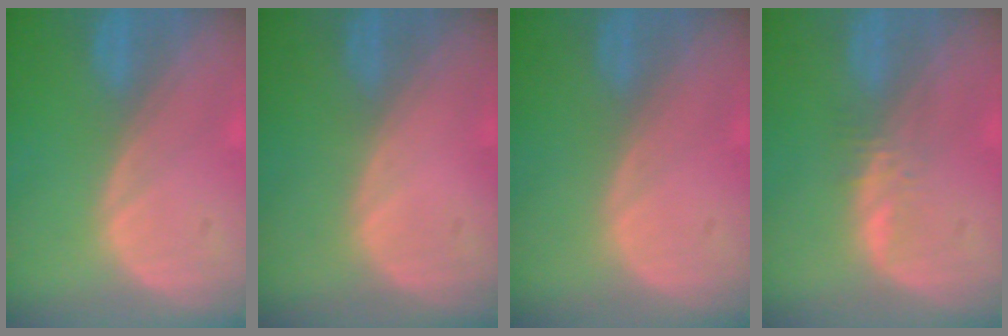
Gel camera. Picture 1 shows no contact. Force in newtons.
{"total": 0.0}
{"total": 0.0}
{"total": 2.2, "press": 2.1, "slide": 0.2}